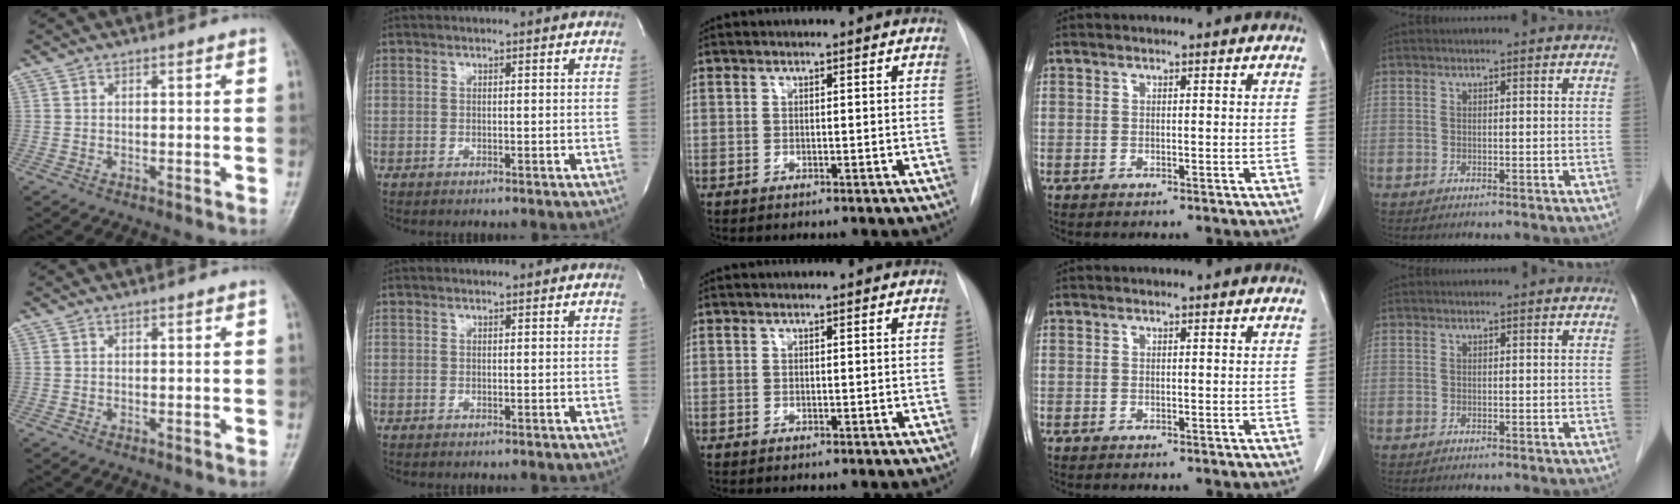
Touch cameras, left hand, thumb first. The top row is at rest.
{}